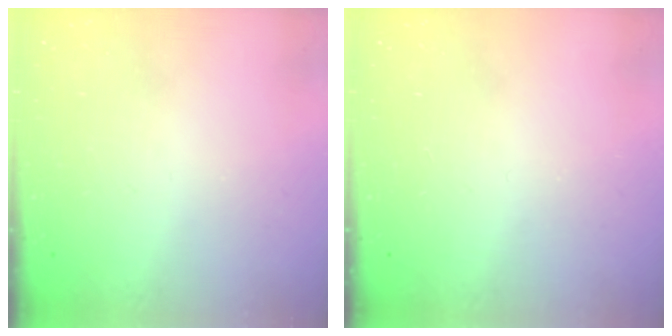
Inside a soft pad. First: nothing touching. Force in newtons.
{"total": 0.0}